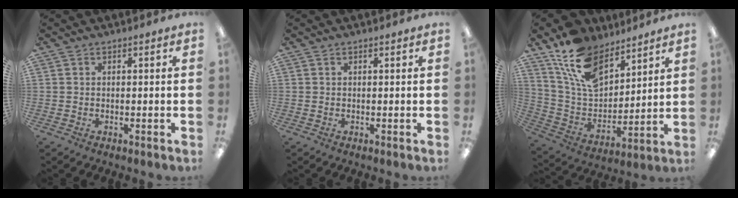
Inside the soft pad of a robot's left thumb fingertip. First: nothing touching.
{"total": 0.0}
{"total": 16.2, "force": [10.8, 8.6, 8.5], "torque": [-0.178, -0.040, 0.210]}